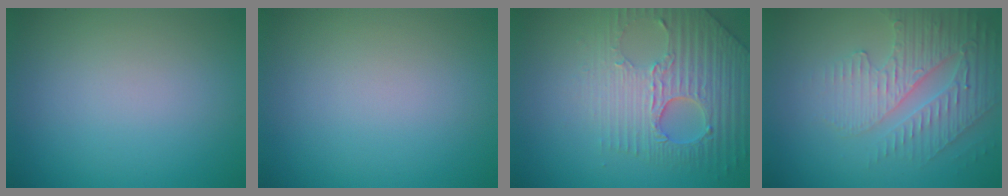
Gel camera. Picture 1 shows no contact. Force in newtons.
{"total": 0.0}
{"total": 4.8, "press": 4.5, "slide": 1.7}
{"total": 3.9, "press": 3.7, "slide": 1.2}